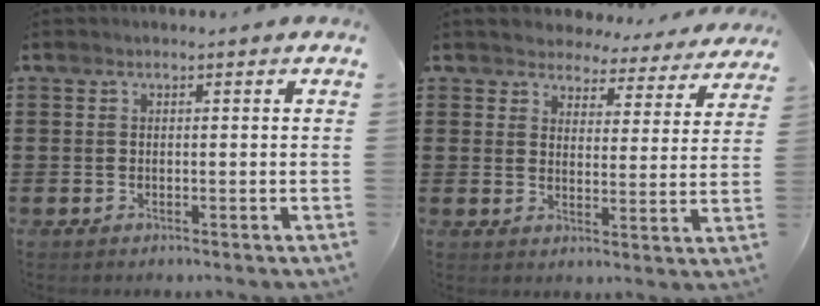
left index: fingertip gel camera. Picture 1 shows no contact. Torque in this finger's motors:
{"motor_torque": [2.14, 0.00, 0.45, 0.03]}